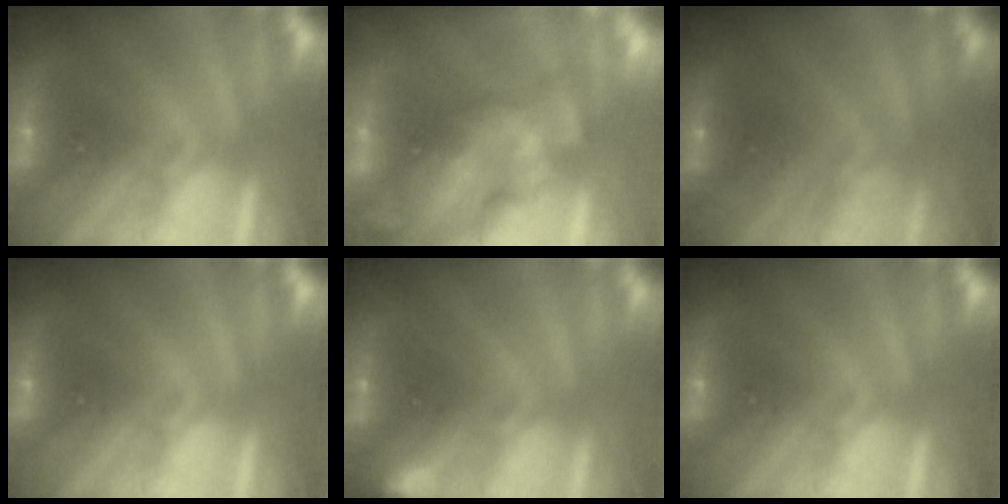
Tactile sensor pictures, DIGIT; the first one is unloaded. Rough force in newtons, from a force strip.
{"total": 3.8}
{"total": 1.8}
{"total": 0.0}
{"total": 3.1}
{"total": 0.0}